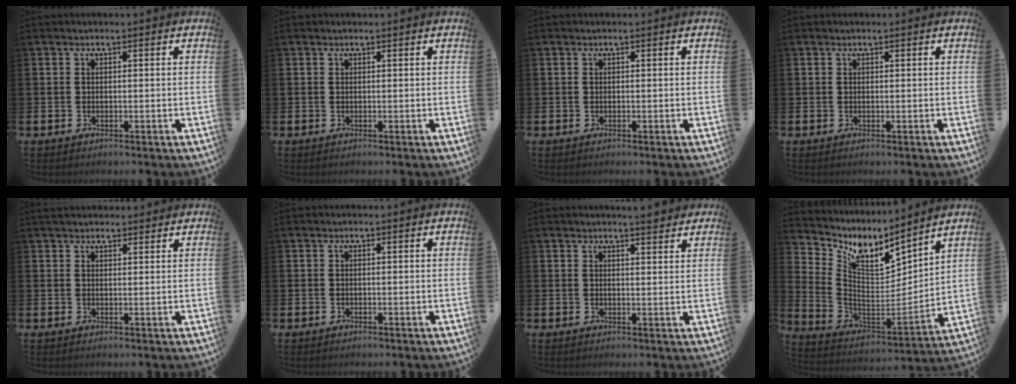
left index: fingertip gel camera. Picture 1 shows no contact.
{"total": 0.0}
{"total": 0.0}
{"total": 0.0}
{"total": 2.3, "force": [2.2, 0.7, 0.3], "torque": [0.003, -0.007, 0.039]}
{"total": 0.0}
{"total": 3.1, "force": [3.1, 0.0, 0.4], "torque": [-0.001, -0.018, 0.053]}
{"total": 7.2, "force": [6.8, 1.5, 2.0], "torque": [-0.082, -0.061, 0.115]}